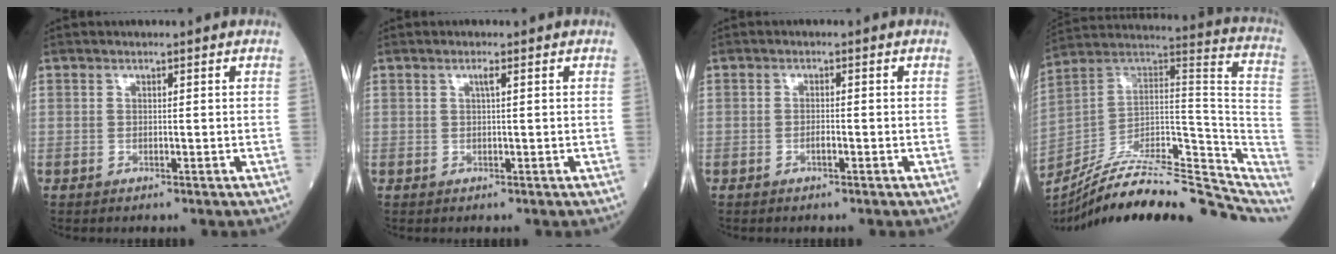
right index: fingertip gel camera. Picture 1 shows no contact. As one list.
[{"total": 0.9, "force": [0.3, -0.1, 0.8], "torque": [-0.016, 0.002, 0.006]}, {"total": 1.4, "force": [-0.6, 0.2, 1.2], "torque": [-0.023, 0.001, -0.012]}, {"total": 27.8, "force": [-23.4, 6.8, 13.4], "torque": [-0.156, 0.021, -0.348]}]